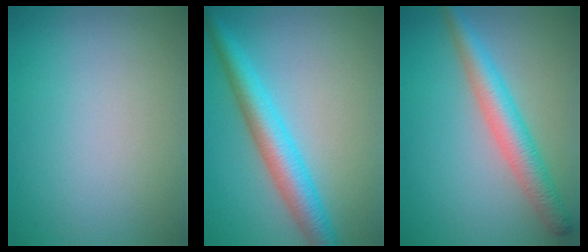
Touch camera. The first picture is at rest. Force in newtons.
{"total": 5.0, "press": 5.0, "slide": 0.1}
{"total": 4.4, "press": 4.4, "slide": 0.1}